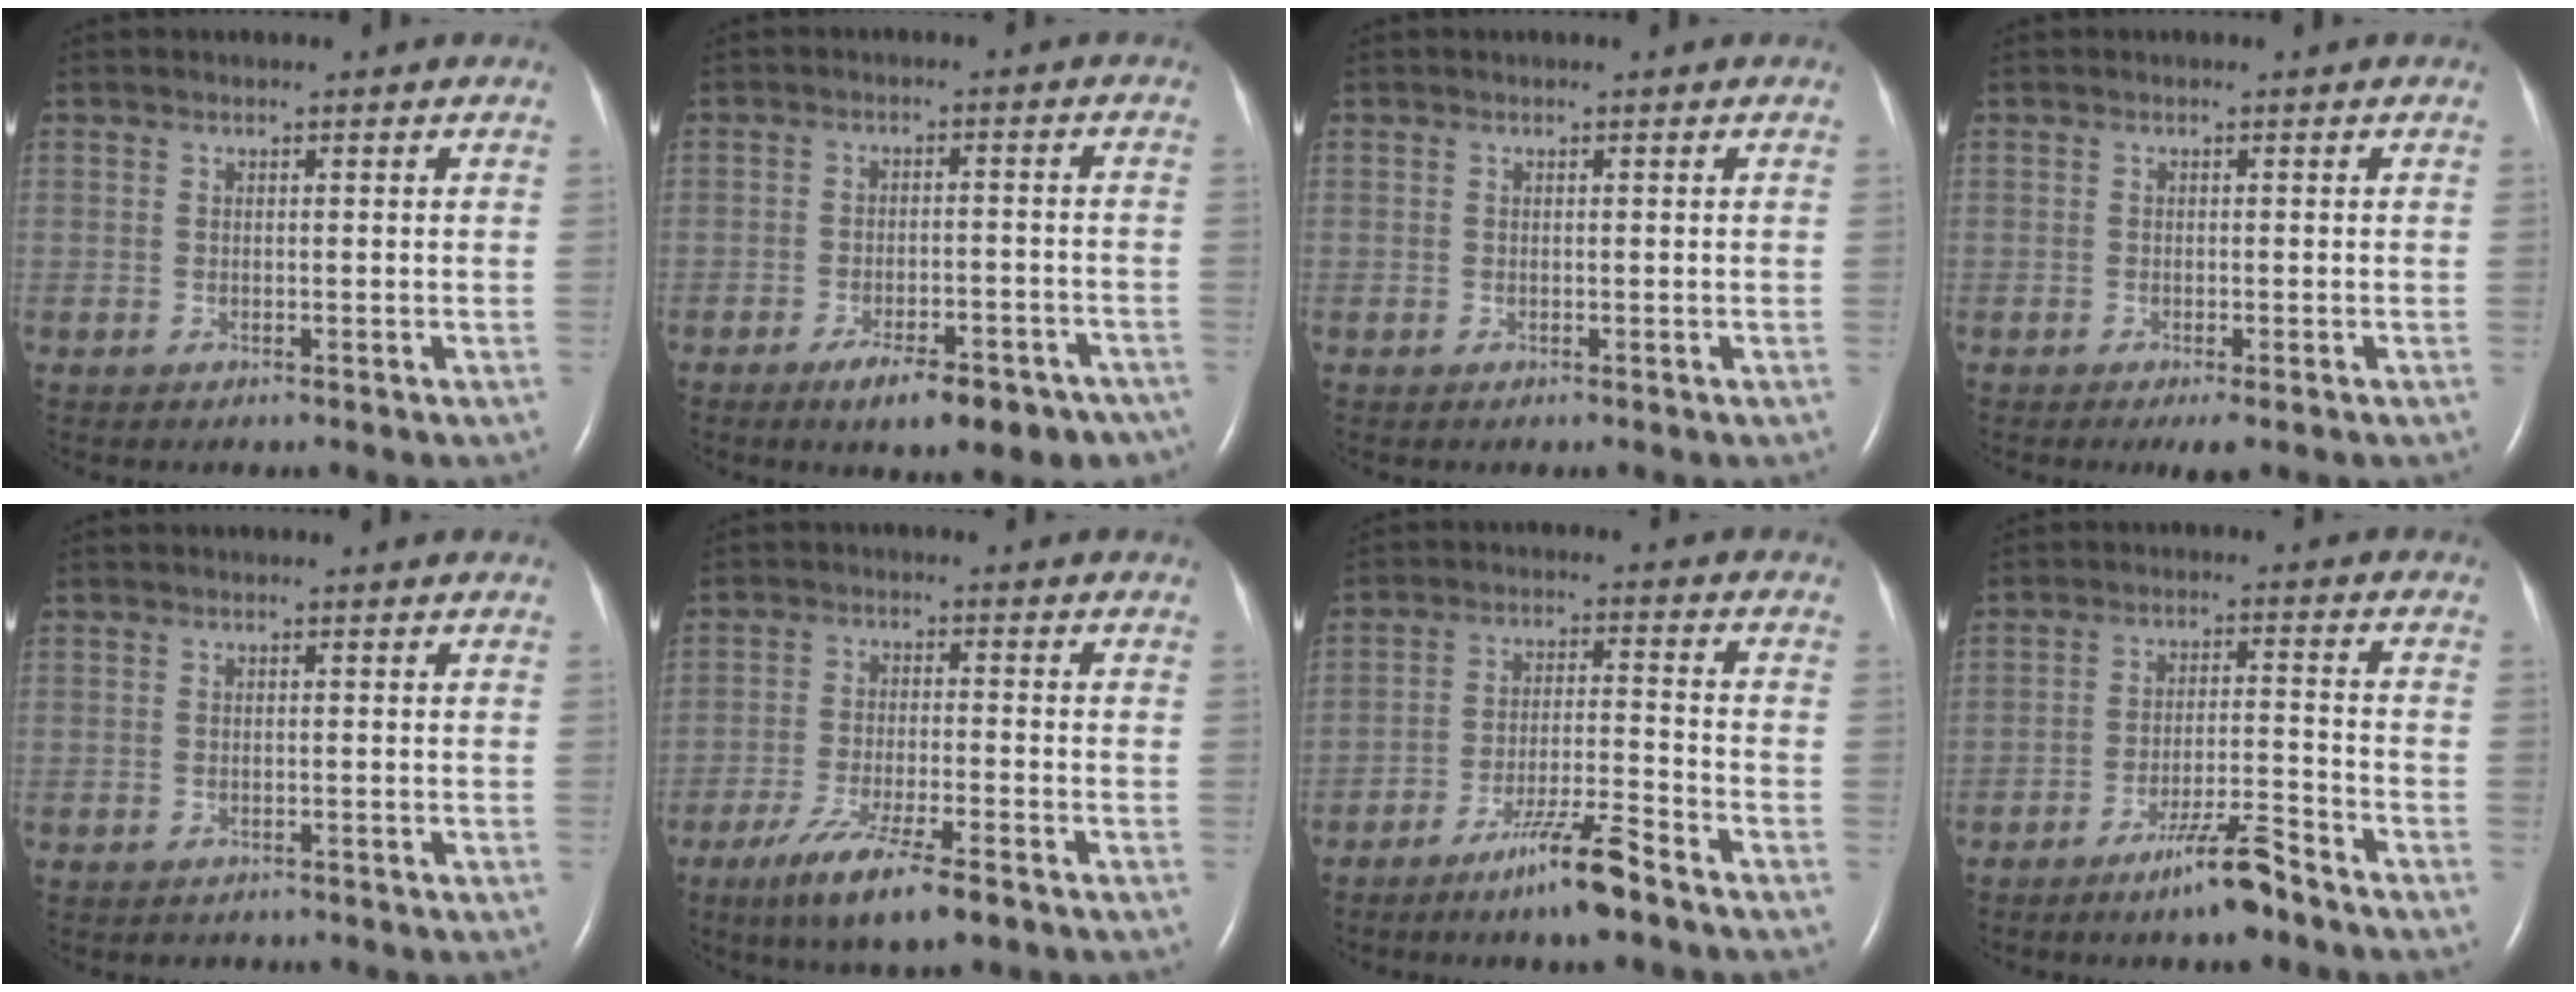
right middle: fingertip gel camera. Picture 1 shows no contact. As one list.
[{"total": 11.7, "force": [-8.7, 4.0, 6.8], "torque": [-0.072, 0.010, -0.120]}, {"total": 0.0}, {"total": 2.0, "force": [-1.2, 0.3, 1.6], "torque": [-0.022, -0.006, -0.017]}, {"total": 1.2, "force": [-1.0, 0.5, 0.0], "torque": [-0.008, 0.000, -0.014]}, {"total": 9.8, "force": [-6.4, 1.0, 7.4], "torque": [-0.142, -0.024, -0.106]}, {"total": 7.9, "force": [-5.9, -0.1, 5.2], "torque": [-0.097, -0.014, -0.112]}, {"total": 7.1, "force": [-5.5, 0.3, 4.4], "torque": [-0.080, -0.010, -0.101]}]